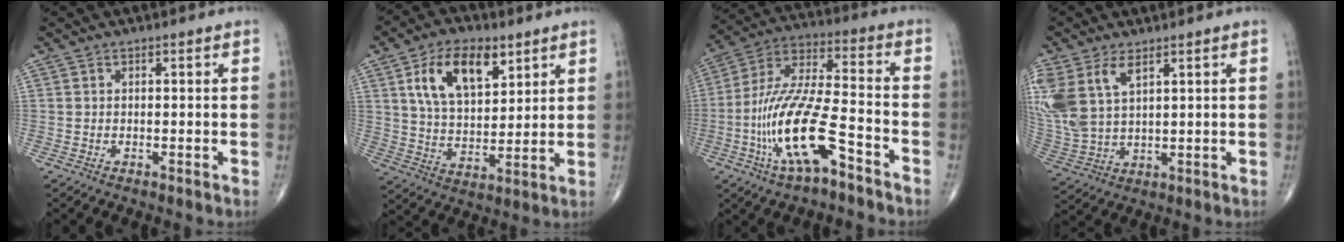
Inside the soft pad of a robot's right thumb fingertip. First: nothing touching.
{"total": 14.3, "force": [6.5, 7.9, 10.0], "torque": [-0.146, -0.023, 0.124]}
{"total": 17.5, "force": [-7.4, 5.3, 14.9], "torque": [-0.303, 0.049, -0.131]}
{"total": 14.6, "force": [6.2, 8.5, 10.1], "torque": [-0.245, -0.009, 0.132]}